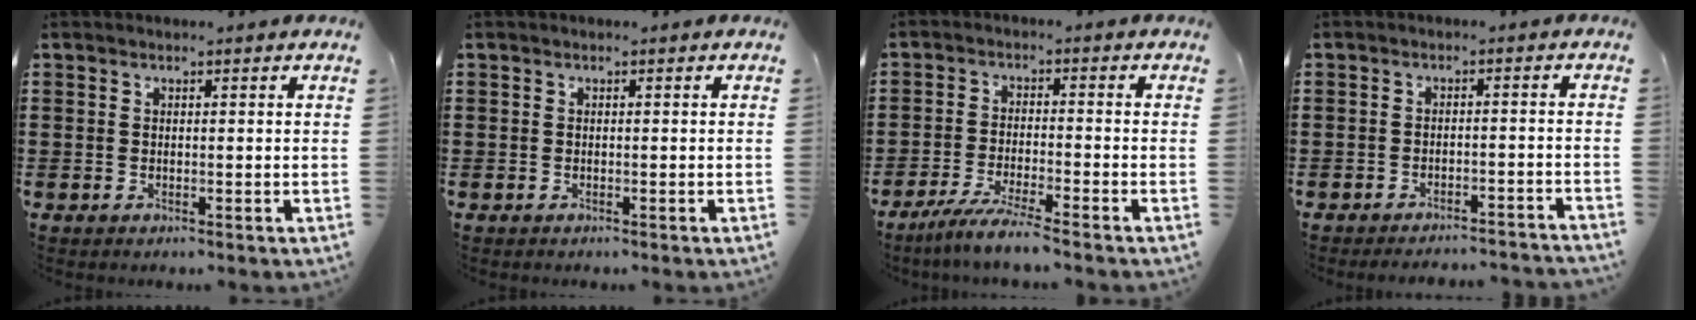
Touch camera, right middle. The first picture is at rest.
{"total": 0.0}
{"total": 4.9, "force": [-4.3, -0.4, 2.4], "torque": [-0.051, -0.016, -0.082]}
{"total": 2.7, "force": [-2.6, -0.2, 0.3], "torque": [-0.008, 0.001, -0.055]}